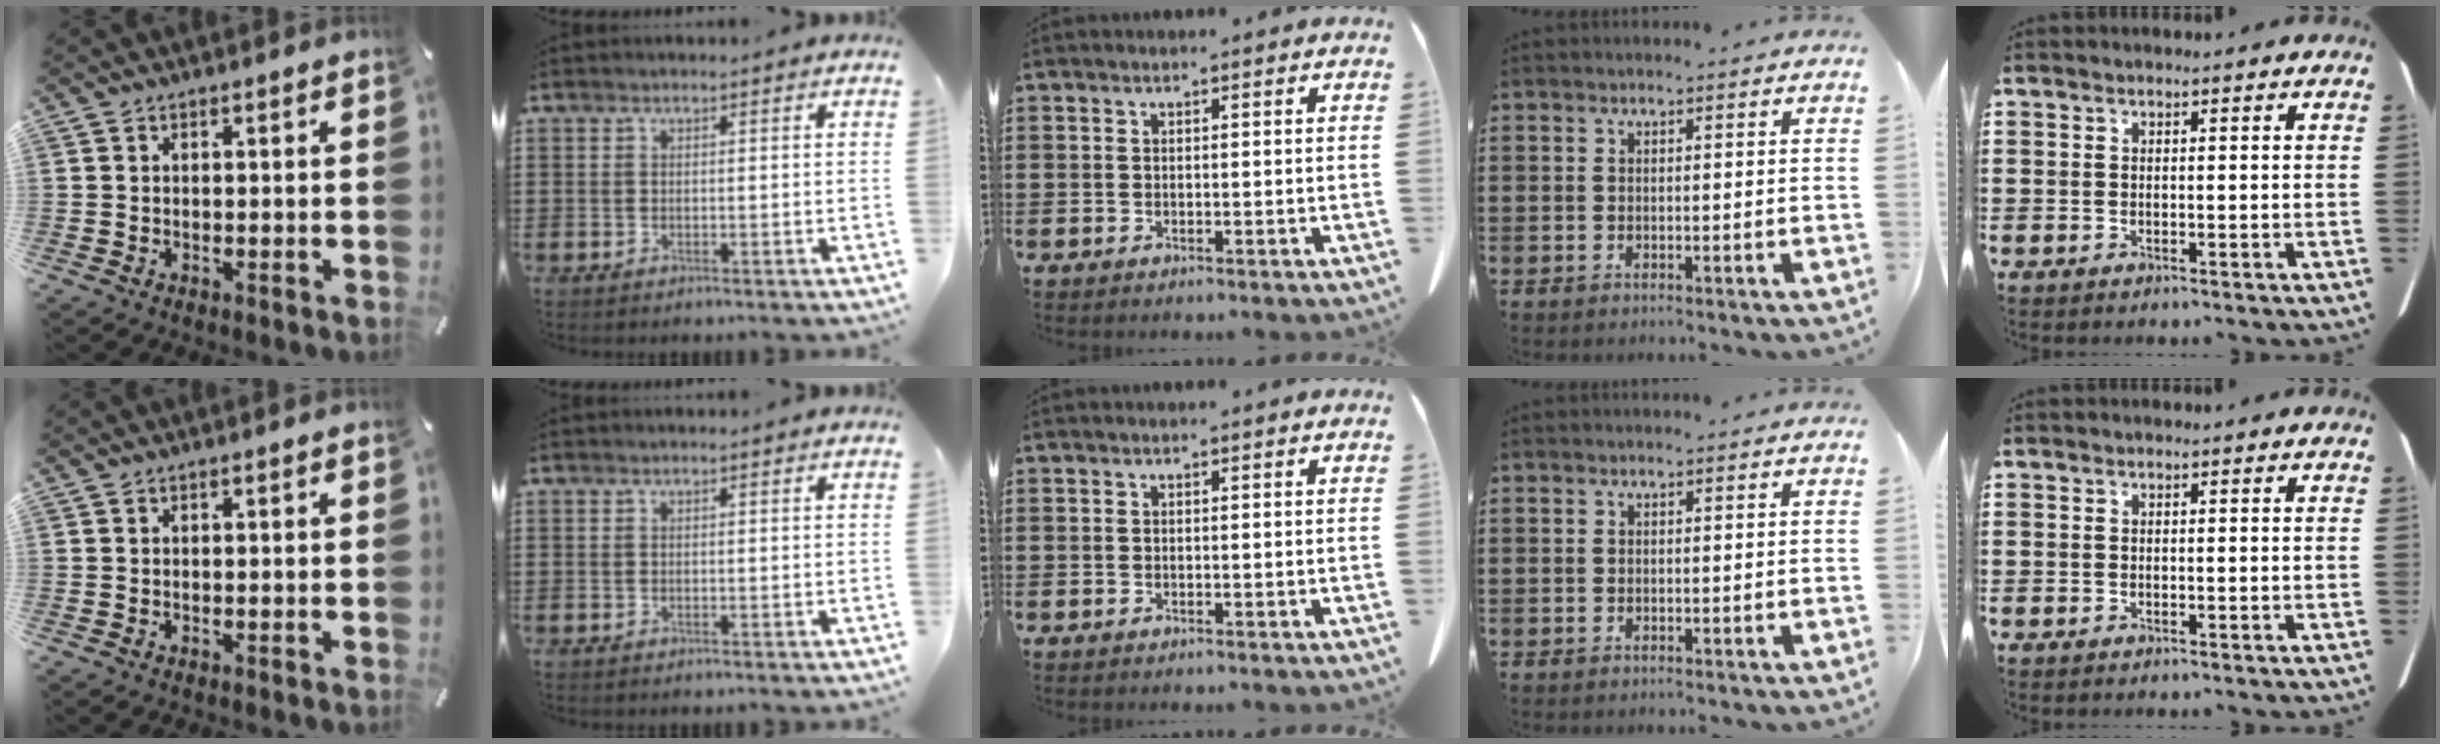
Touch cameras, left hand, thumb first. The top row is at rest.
{}